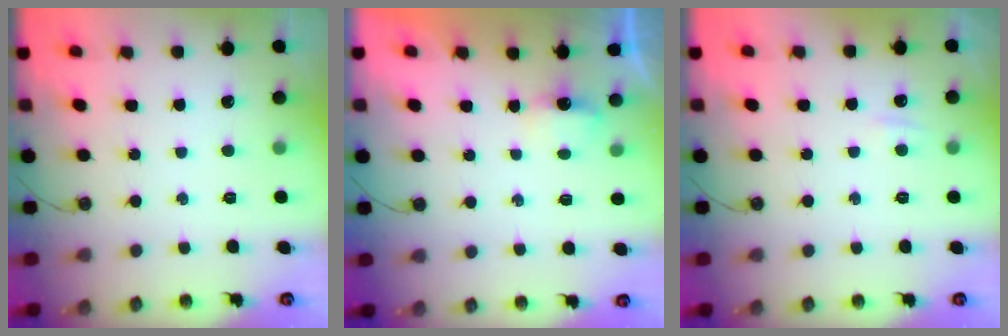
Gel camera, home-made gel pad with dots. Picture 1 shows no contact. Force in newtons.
{"total": 3.3, "press": 3.2, "slide": 0.6}
{"total": 3.6, "press": 3.6, "slide": 0.5}